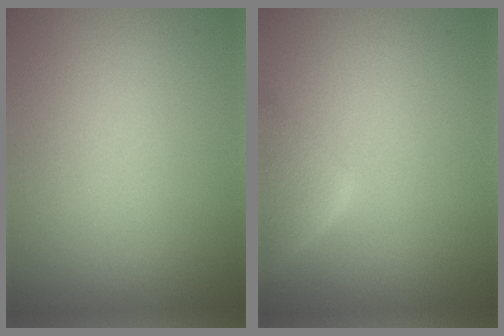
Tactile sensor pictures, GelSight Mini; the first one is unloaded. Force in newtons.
{"total": 4.5, "press": 4.5, "slide": 0.3}